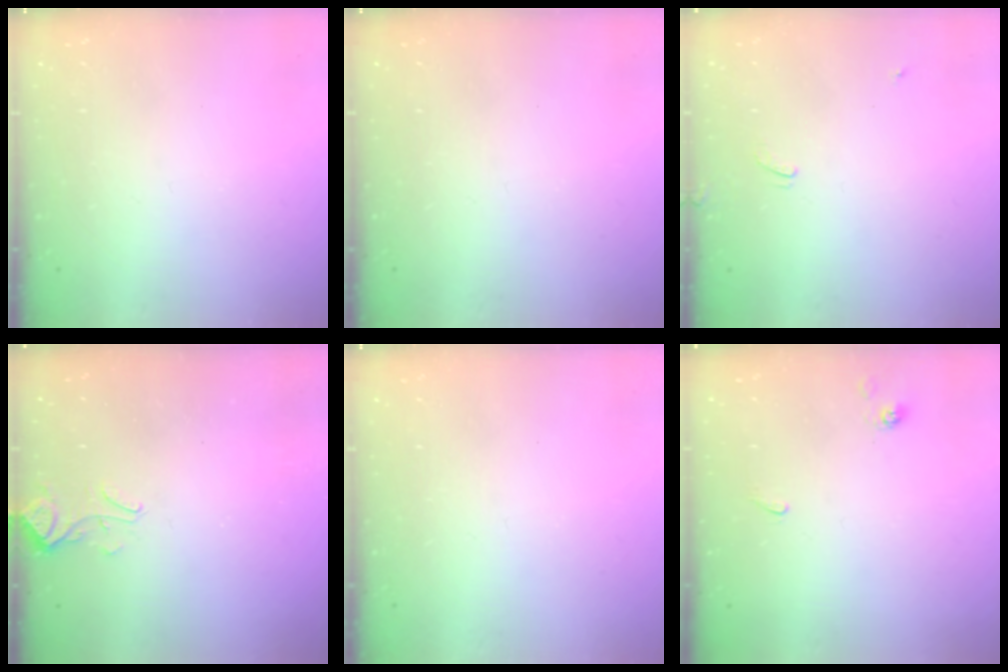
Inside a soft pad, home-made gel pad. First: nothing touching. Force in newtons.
{"total": 0.0}
{"total": 0.7, "press": 0.6, "slide": 0.4}
{"total": 2.7, "press": 2.7, "slide": 0.5}
{"total": 0.0}
{"total": 4.1, "press": 4.1, "slide": 0.4}